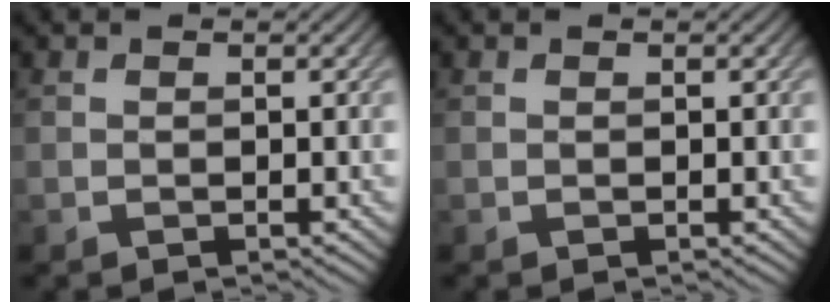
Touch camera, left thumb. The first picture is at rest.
{"total": 0.0}